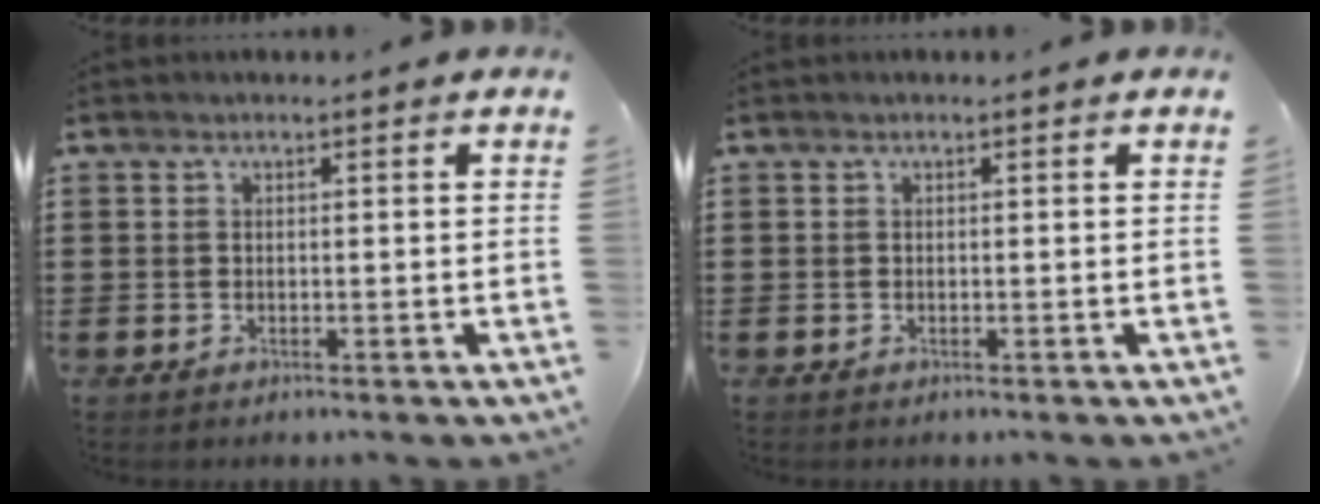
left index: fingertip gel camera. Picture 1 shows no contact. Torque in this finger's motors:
{"motor_torque": [-0.01, 0.00, 0.00, 0.00]}